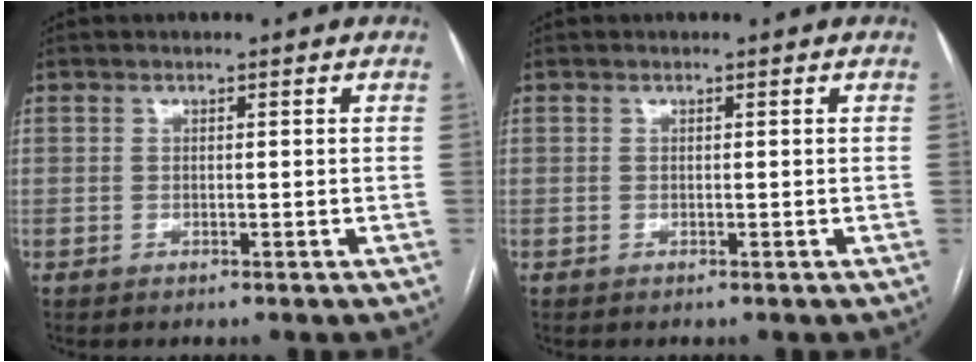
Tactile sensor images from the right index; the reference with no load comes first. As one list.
[{"total": 0.0}]